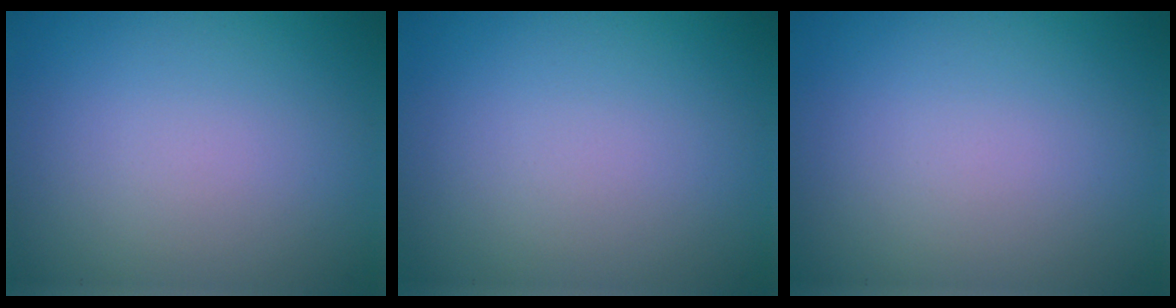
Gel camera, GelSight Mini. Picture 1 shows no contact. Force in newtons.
{"total": 0.0}
{"total": 0.0}